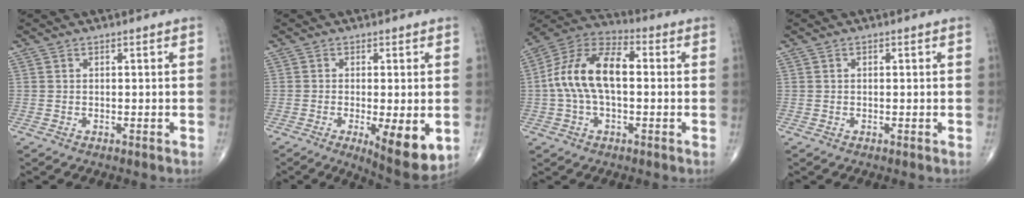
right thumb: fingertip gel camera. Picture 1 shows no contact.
{"total": 9.9, "force": [-2.5, 2.9, 9.1], "torque": [-0.132, -0.024, -0.032]}
{"total": 15.0, "force": [0.5, 8.2, 12.5], "torque": [-0.240, 0.039, -0.001]}
{"total": 0.5, "force": [0.1, 0.3, 0.4], "torque": [-0.008, 0.002, 0.002]}